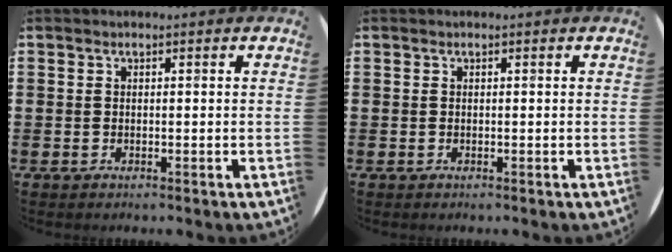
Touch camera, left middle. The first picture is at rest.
{"total": 0.0}